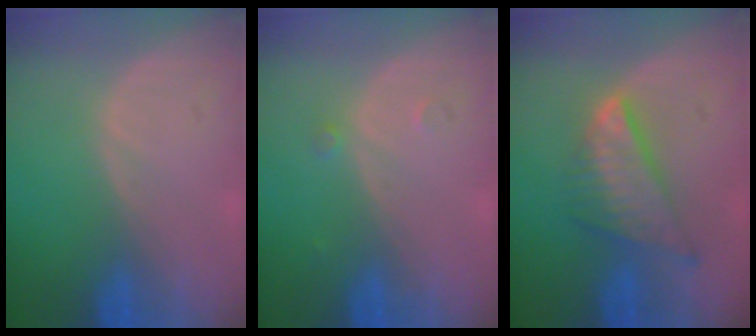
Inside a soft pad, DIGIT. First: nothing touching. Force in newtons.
{"total": 0.8, "press": 0.8, "slide": 0.1}
{"total": 7.9, "press": 6.6, "slide": 4.3}